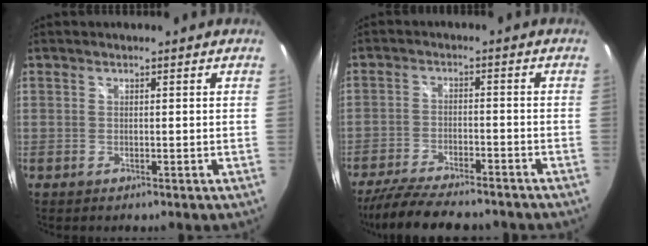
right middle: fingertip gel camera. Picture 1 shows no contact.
{"total": 15.6, "force": [-13.3, 3.6, 7.4], "torque": [-0.154, -0.031, -0.209]}